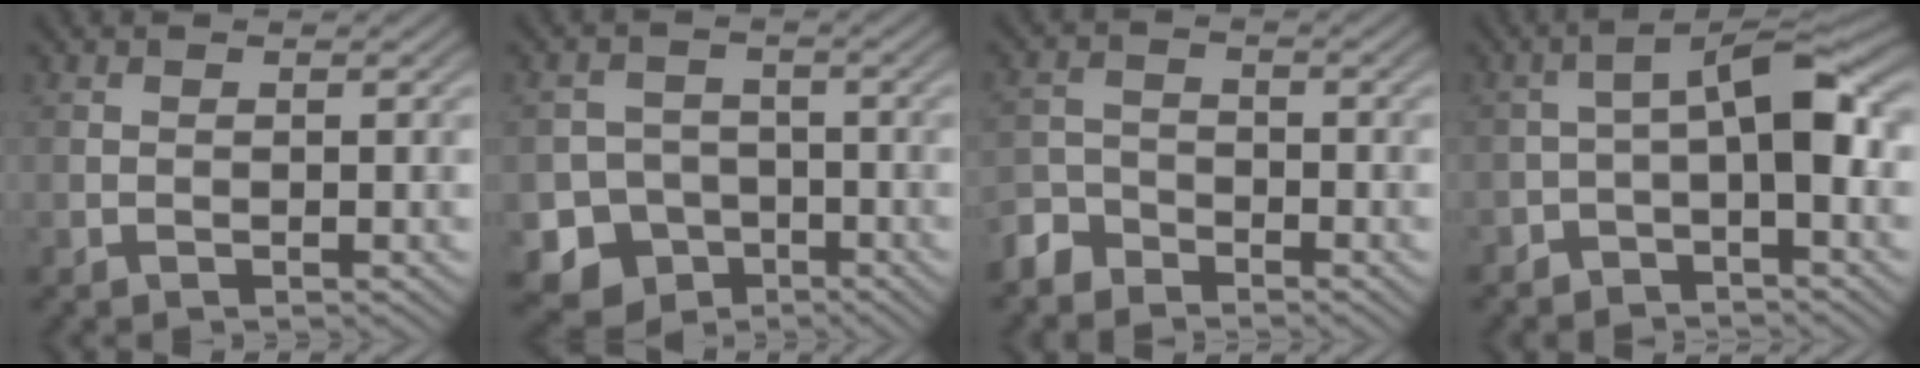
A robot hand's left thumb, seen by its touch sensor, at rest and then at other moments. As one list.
[{"total": 7.6, "force": [-3.7, 6.4, 1.8], "torque": [-0.027, -0.016, -0.087]}, {"total": 3.5, "force": [-3.0, 1.7, 0.8], "torque": [-0.016, -0.001, -0.075]}, {"total": 6.0, "force": [-1.9, 2.3, 5.3], "torque": [-0.077, 0.018, -0.043]}]